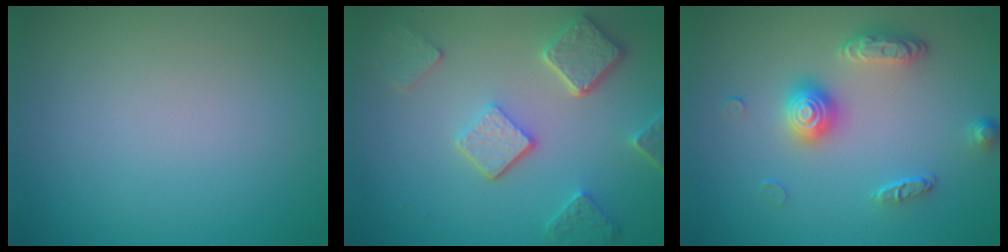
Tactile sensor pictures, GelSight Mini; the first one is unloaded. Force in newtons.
{"total": 5.1, "press": 3.9, "slide": 3.3}
{"total": 3.3, "press": 2.9, "slide": 1.6}